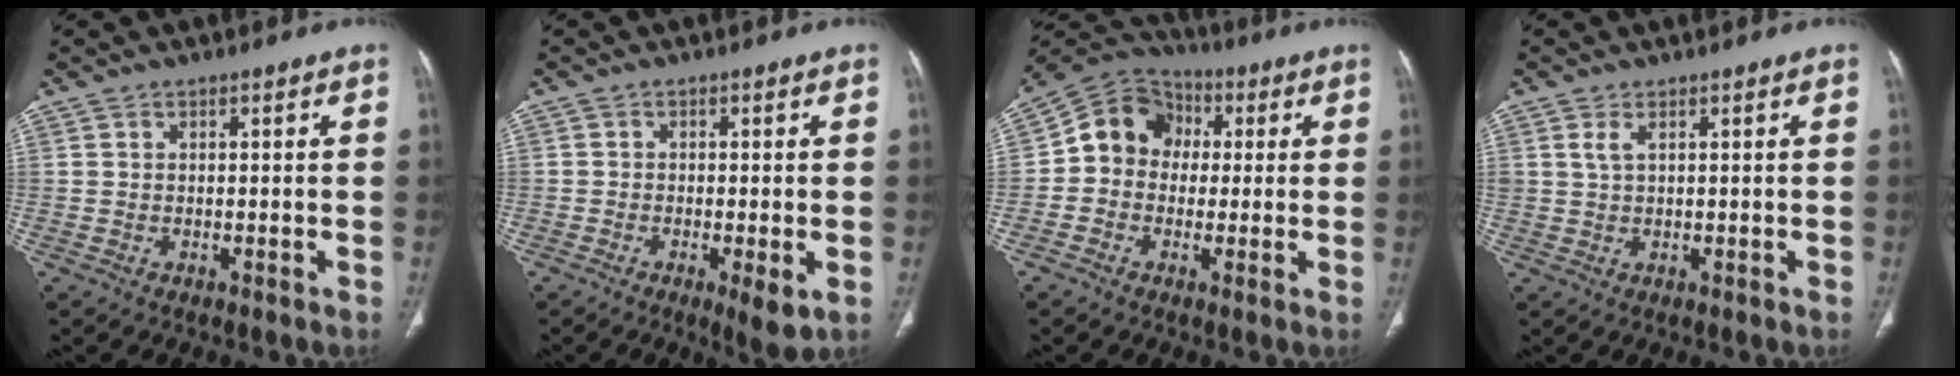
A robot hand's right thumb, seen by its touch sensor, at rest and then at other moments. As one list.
[{"total": 4.9, "force": [-1.7, 1.4, 4.4], "torque": [-0.071, -0.012, -0.028]}, {"total": 11.0, "force": [0.7, 9.6, 5.3], "torque": [-0.069, 0.030, -0.003]}, {"total": 1.8, "force": [0.9, 0.8, 1.4], "torque": [-0.034, 0.004, 0.025]}]